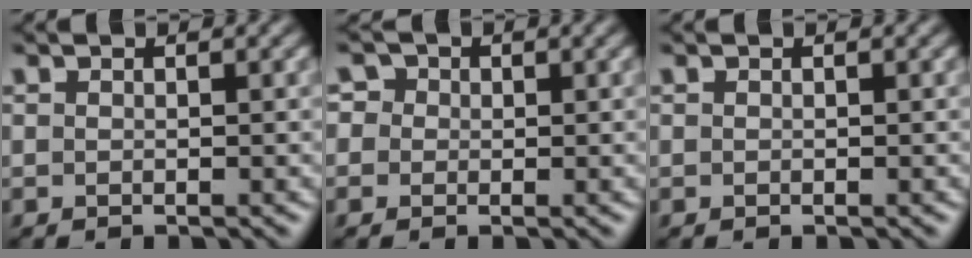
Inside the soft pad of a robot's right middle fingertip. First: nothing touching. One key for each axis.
{"total": 2.6, "fx": 0.8, "fy": 2.3, "fz": 0.9, "tx": -0.016, "ty": 0.006, "tz": -0.004}
{"total": 0.0}